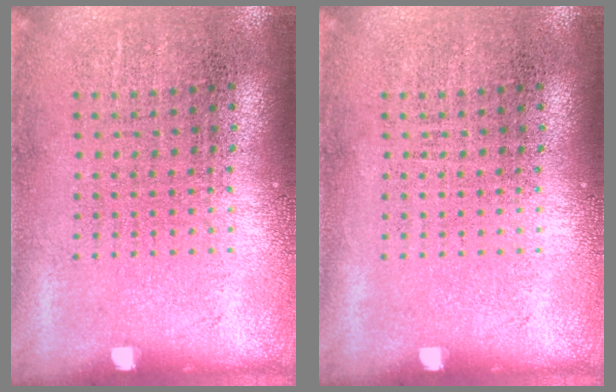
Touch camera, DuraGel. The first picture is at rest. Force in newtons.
{"total": 0.0}